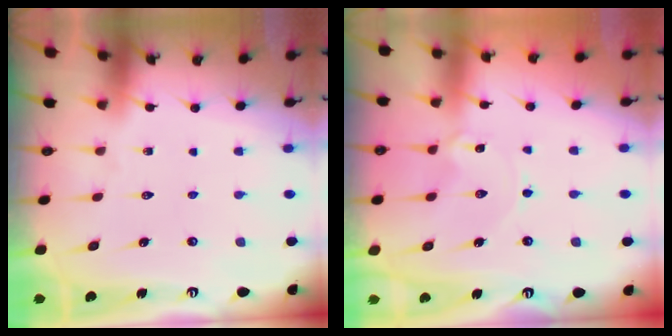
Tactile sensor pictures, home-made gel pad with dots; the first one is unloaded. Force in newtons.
{"total": 0.0}